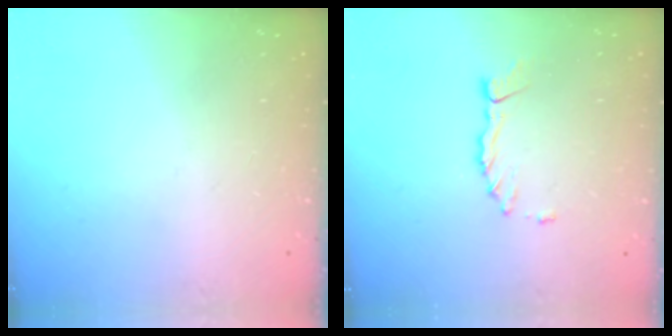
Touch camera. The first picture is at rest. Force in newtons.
{"total": 2.8, "press": 2.8, "slide": 0.4}